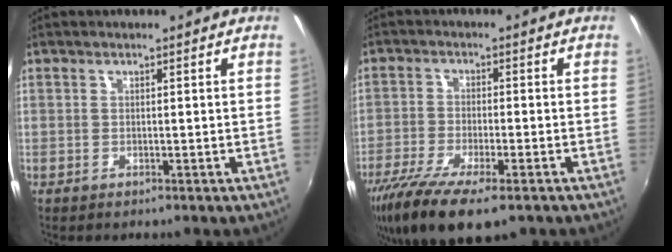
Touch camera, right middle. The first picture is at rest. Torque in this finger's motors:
{"motor_torque": [1.21, -0.93, 0.24, 0.19]}